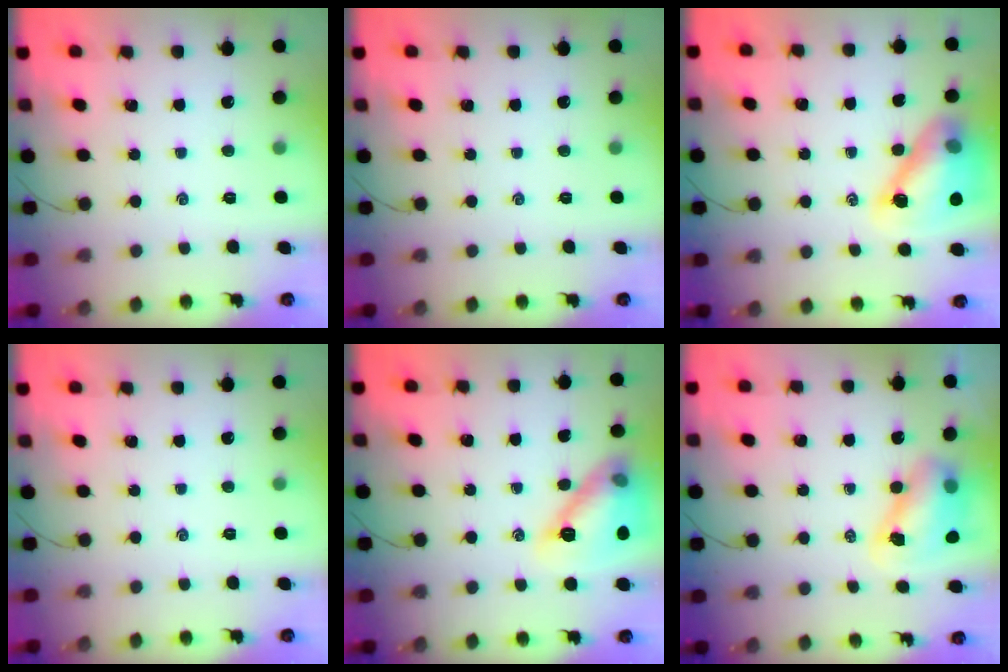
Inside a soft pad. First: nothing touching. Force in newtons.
{"total": 0.0}
{"total": 14.5, "press": 13.8, "slide": 4.3}
{"total": 0.0}
{"total": 15.4, "press": 15.4, "slide": 0.2}
{"total": 8.5, "press": 8.3, "slide": 2.0}